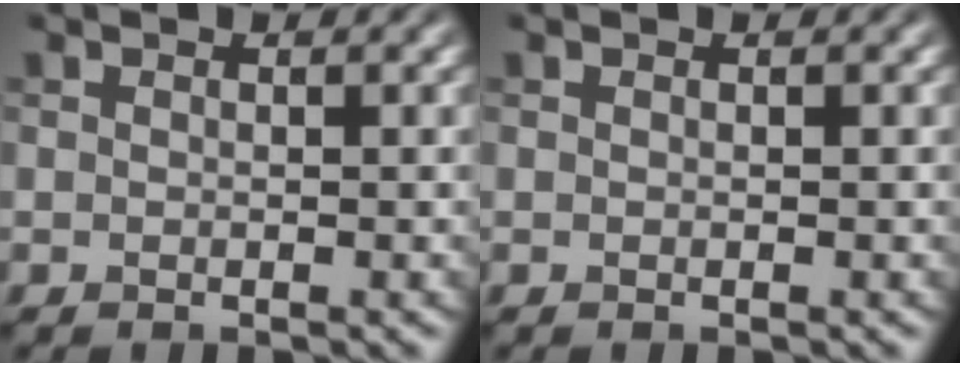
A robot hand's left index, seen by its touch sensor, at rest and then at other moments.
{"total": 0.0}